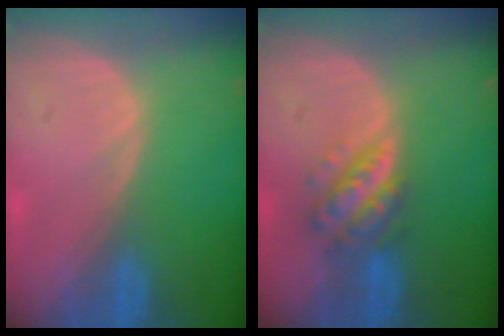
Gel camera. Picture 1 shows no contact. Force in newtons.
{"total": 5.8, "press": 5.3, "slide": 2.4}